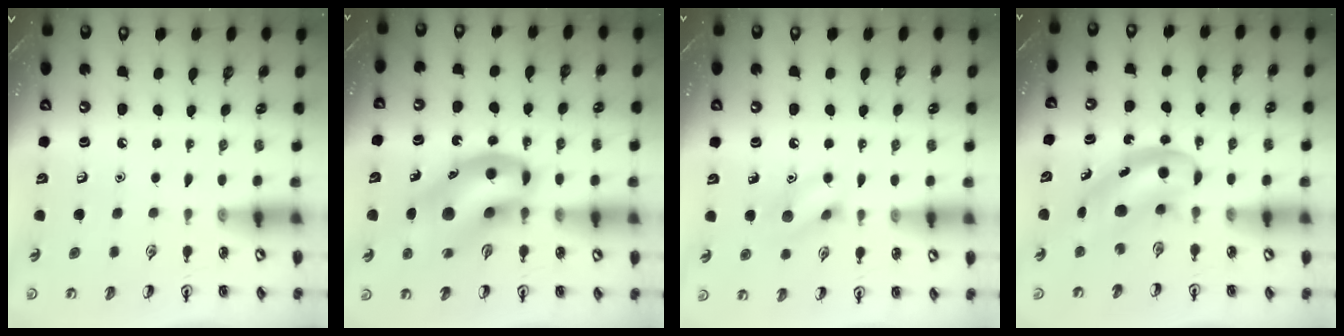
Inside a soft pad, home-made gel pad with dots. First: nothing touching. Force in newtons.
{"total": 15.1, "press": 14.4, "slide": 4.3}
{"total": 8.9, "press": 8.9, "slide": 0.6}
{"total": 5.5, "press": 5.5, "slide": 0.7}